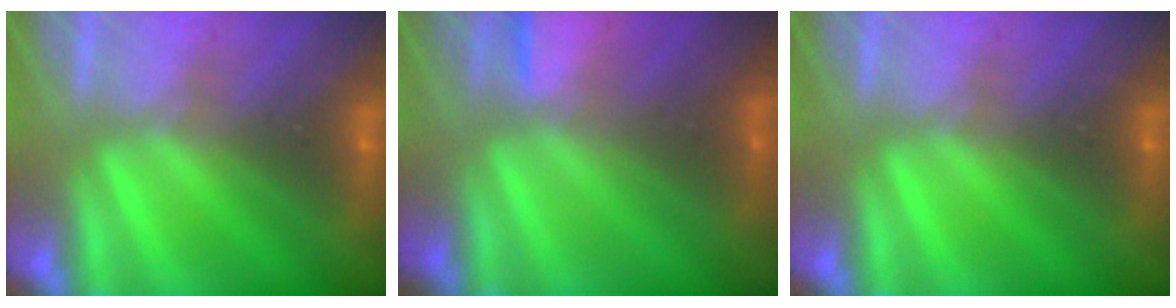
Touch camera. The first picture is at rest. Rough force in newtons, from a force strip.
{"total": 1.4}
{"total": 0.0}